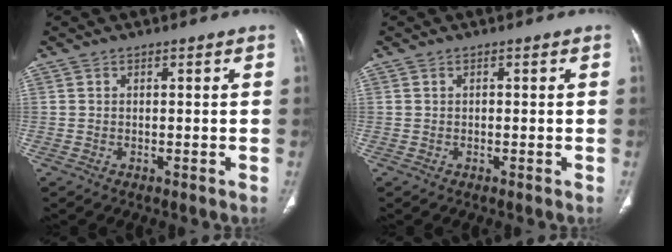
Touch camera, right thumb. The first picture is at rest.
{"total": 0.0}